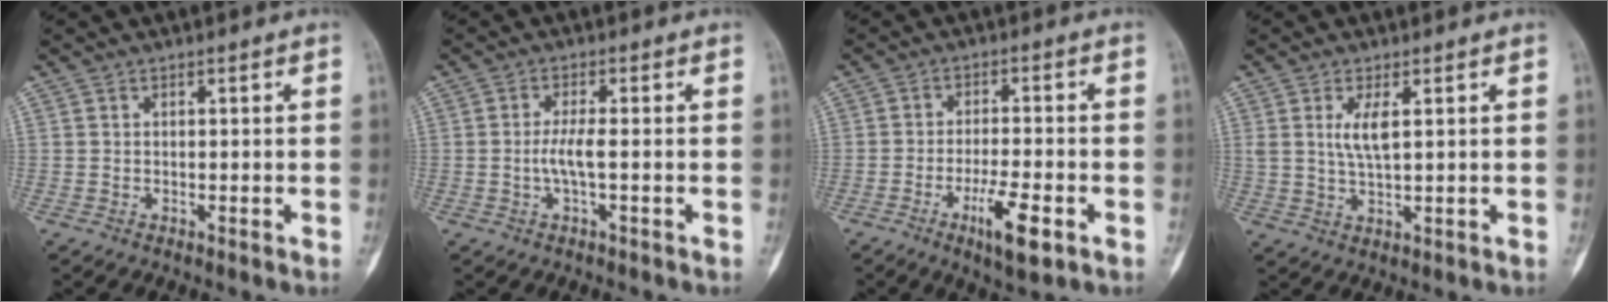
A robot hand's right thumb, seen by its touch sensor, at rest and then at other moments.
{"total": 3.3, "force": [-0.6, 0.3, 3.2], "torque": [-0.077, 0.000, -0.015]}
{"total": 8.3, "force": [-3.7, 2.2, 7.1], "torque": [-0.122, 0.008, -0.058]}
{"total": 4.4, "force": [1.4, 1.2, 4.0], "torque": [-0.083, -0.012, 0.034]}